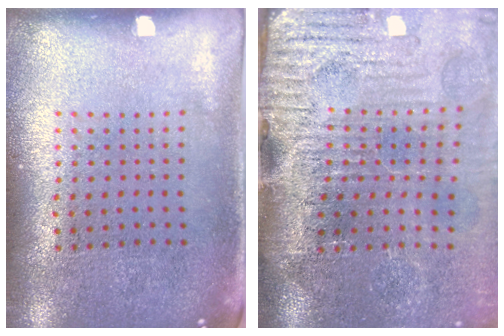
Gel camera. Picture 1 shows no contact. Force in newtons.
{"total": 4.7, "press": 4.0, "slide": 2.5}